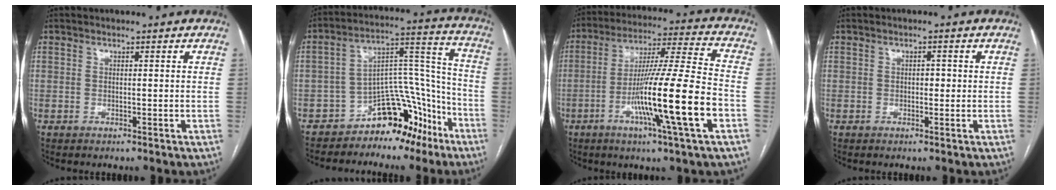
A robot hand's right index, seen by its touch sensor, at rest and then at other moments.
{"total": 12.1, "force": [-8.7, 6.3, 5.6], "torque": [-0.072, 0.077, -0.133]}
{"total": 17.7, "force": [-5.7, -0.8, 16.7], "torque": [-0.294, -0.011, -0.103]}
{"total": 1.3, "force": [0.0, 0.8, 1.0], "torque": [-0.012, 0.004, -0.002]}